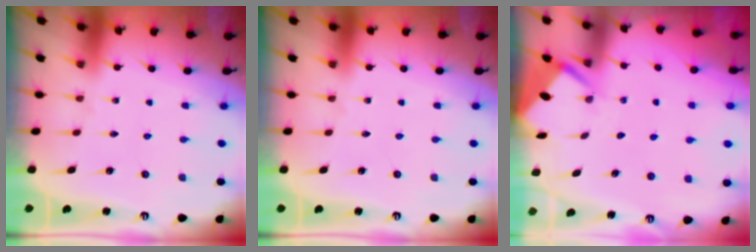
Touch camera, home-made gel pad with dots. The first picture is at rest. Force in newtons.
{"total": 0.0}
{"total": 2.8, "press": 2.8, "slide": 0.3}